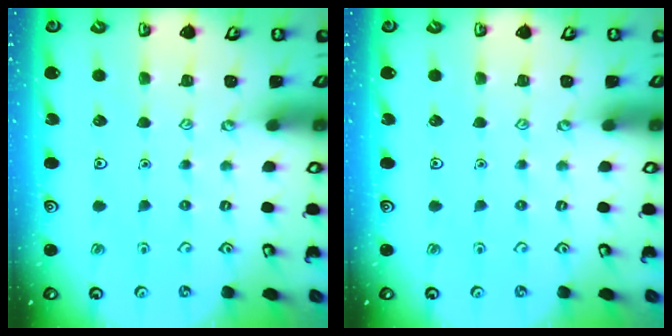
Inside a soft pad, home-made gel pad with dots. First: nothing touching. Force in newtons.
{"total": 0.0}